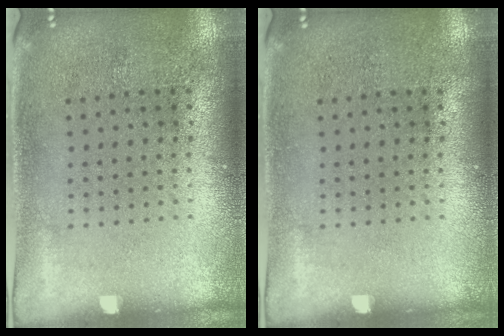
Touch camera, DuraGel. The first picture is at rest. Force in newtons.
{"total": 0.0}